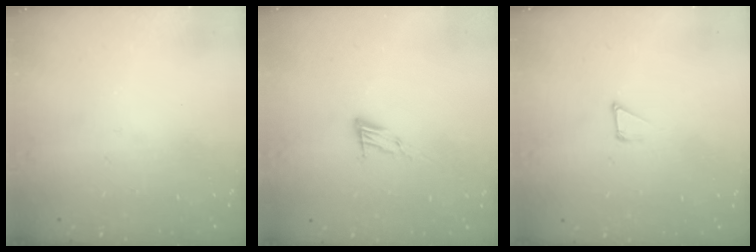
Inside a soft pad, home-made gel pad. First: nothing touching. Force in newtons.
{"total": 7.2, "press": 7.1, "slide": 1.2}
{"total": 1.2, "press": 1.2, "slide": 0.0}